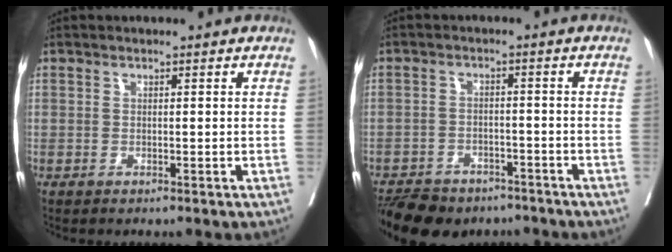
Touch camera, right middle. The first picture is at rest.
{"total": 12.0, "force": [-9.5, 5.8, 4.4], "torque": [-0.086, -0.004, -0.133]}